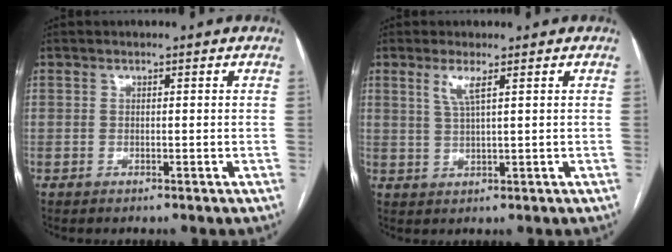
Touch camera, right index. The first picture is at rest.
{"total": 3.0, "force": [1.5, 0.0, 2.6], "torque": [-0.061, -0.003, 0.033]}